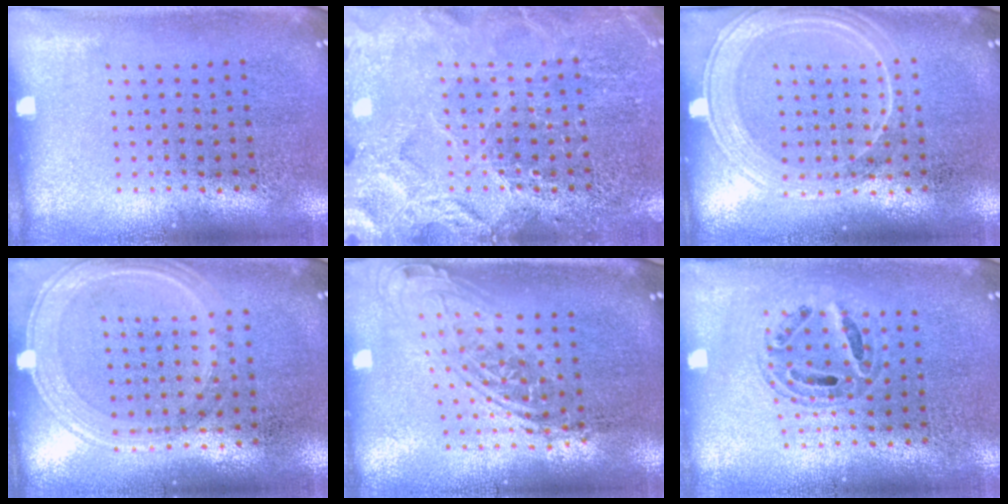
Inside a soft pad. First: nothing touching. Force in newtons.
{"total": 5.4, "press": 5.4, "slide": 0.7}
{"total": 1.8, "press": 1.8, "slide": 0.4}
{"total": 1.2, "press": 1.1, "slide": 0.5}
{"total": 1.9, "press": 1.4, "slide": 1.2}
{"total": 0.6, "press": 0.6, "slide": 0.2}